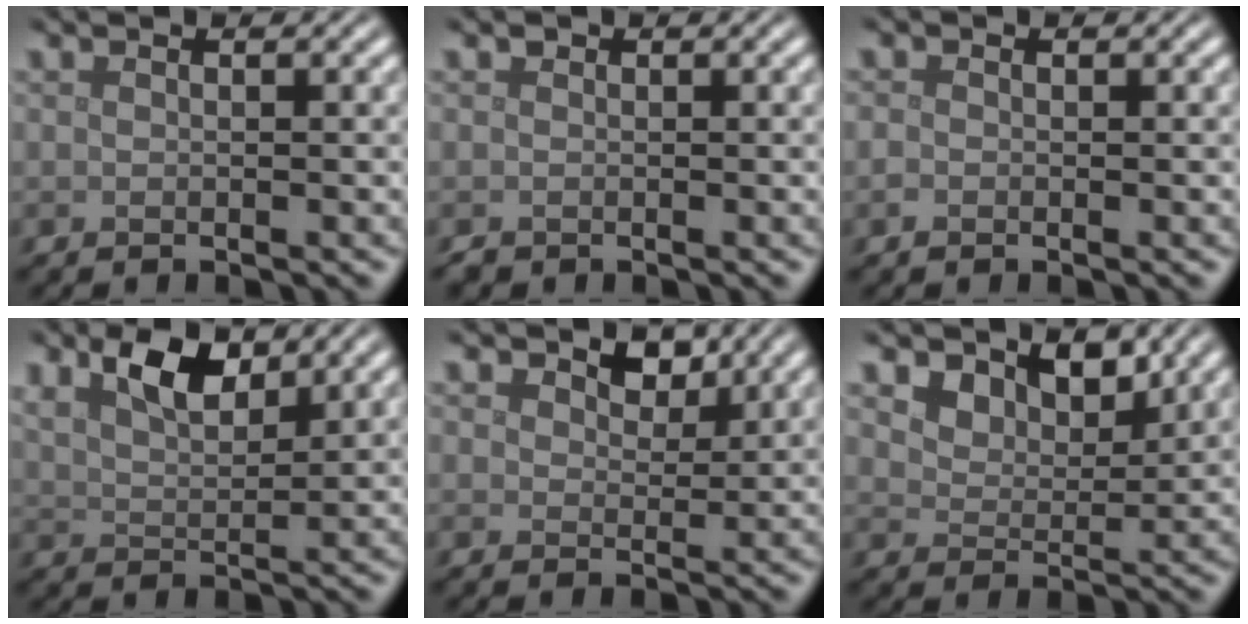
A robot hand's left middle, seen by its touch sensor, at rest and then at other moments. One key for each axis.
{"total": 0.6, "fx": -0.1, "fy": 0.6, "fz": 0.0, "tx": 0.003, "ty": -0.004, "tz": -0.007}
{"total": 0.8, "fx": -0.3, "fy": 0.7, "fz": 0.3, "tx": -0.007, "ty": -0.002, "tz": -0.008}
{"total": 4.6, "fx": 2.9, "fy": 2.0, "fz": 3.0, "tx": -0.060, "ty": 0.004, "tz": 0.051}
{"total": 2.6, "fx": 1.9, "fy": 1.4, "fz": 1.2, "tx": -0.020, "ty": -0.006, "tz": 0.024}
{"total": 4.7, "fx": 3.4, "fy": 2.5, "fz": 2.0, "tx": -0.042, "ty": -0.019, "tz": 0.062}